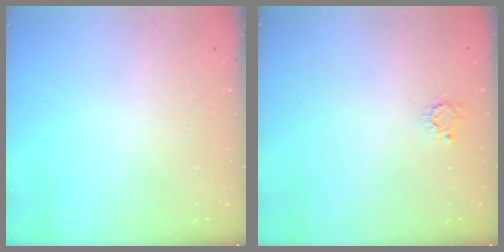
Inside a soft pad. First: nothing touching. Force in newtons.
{"total": 2.8, "press": 2.8, "slide": 0.4}